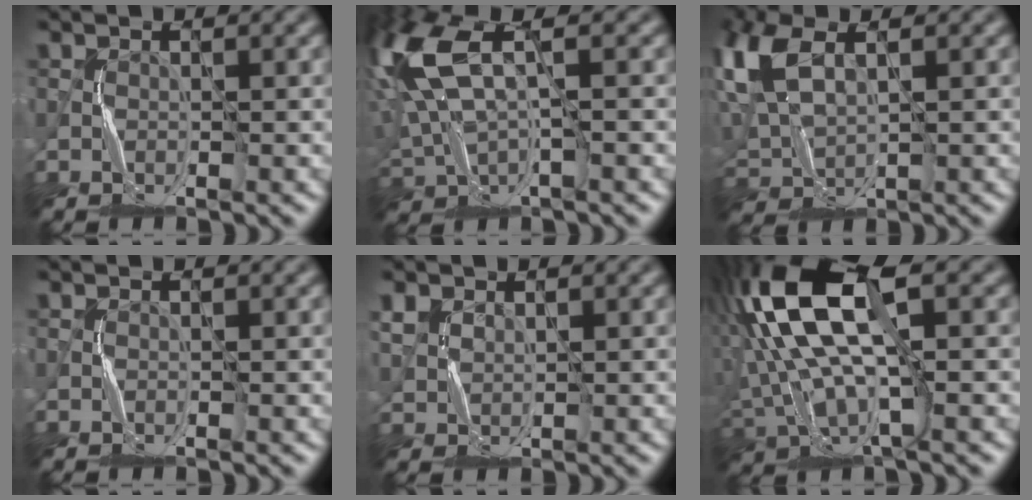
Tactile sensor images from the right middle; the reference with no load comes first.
{"total": 8.8, "force": [2.8, 4.2, 7.2], "torque": [-0.188, 0.010, 0.053]}
{"total": 6.9, "force": [3.2, 3.8, 4.9], "torque": [-0.146, 0.012, 0.064]}
{"total": 0.0}
{"total": 1.6, "force": [1.3, 0.9, 0.0], "torque": [0.002, 0.002, 0.030]}
{"total": 12.9, "force": [2.2, 5.7, 11.4], "torque": [-0.241, 0.013, 0.040]}